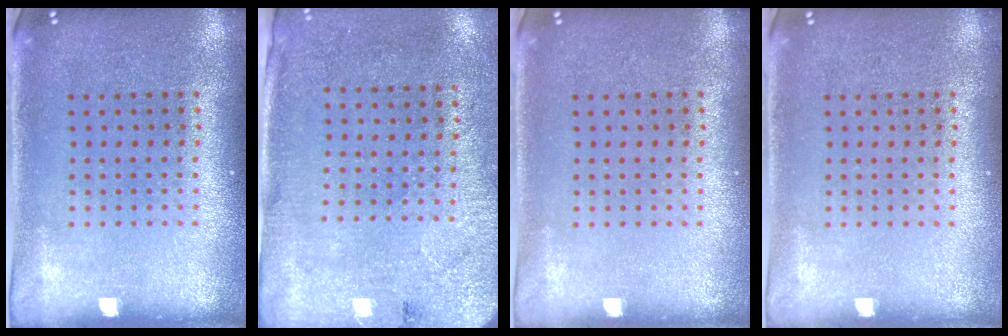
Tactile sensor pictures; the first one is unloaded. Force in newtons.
{"total": 2.7, "press": 2.2, "slide": 1.5}
{"total": 0.0}
{"total": 0.0}